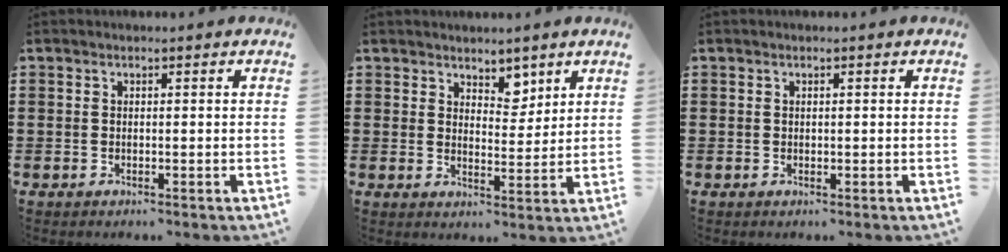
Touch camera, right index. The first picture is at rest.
{"total": 4.1, "force": [3.5, 2.1, 0.8], "torque": [-0.013, -0.004, 0.062]}
{"total": 0.0}